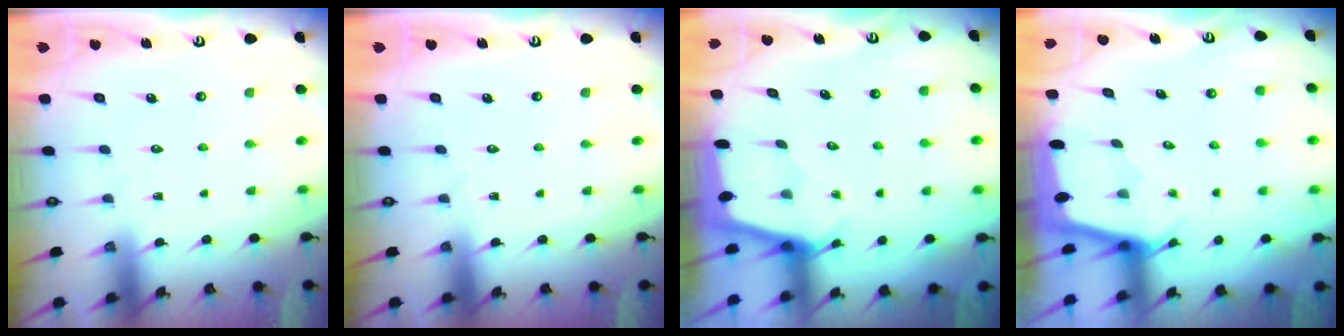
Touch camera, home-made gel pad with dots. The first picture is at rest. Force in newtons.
{"total": 0.0}
{"total": 2.0, "press": 2.0, "slide": 0.3}
{"total": 1.5, "press": 1.5, "slide": 0.1}